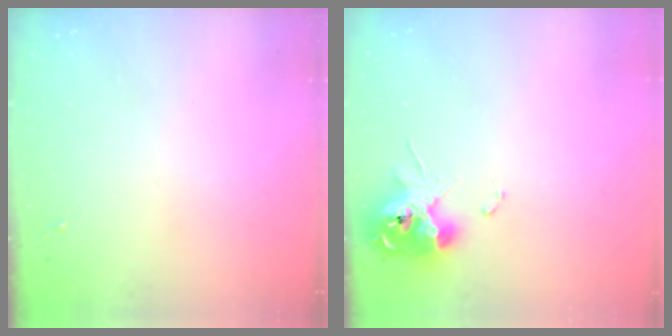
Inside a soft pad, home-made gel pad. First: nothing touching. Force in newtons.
{"total": 12.4, "press": 12.2, "slide": 1.6}